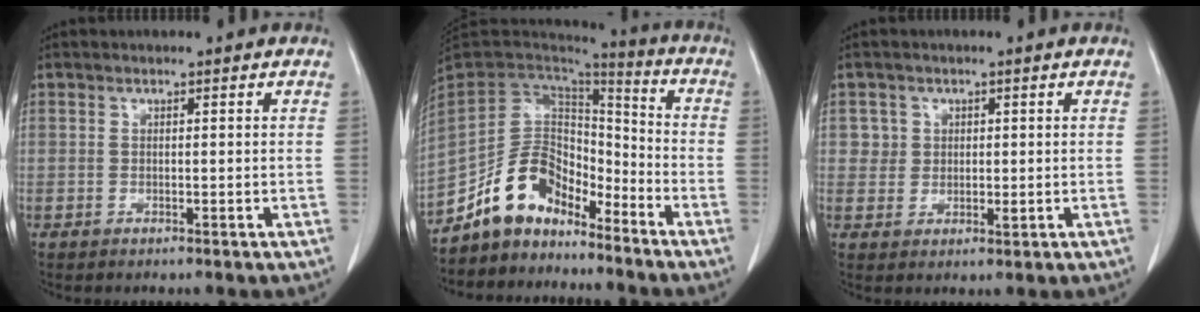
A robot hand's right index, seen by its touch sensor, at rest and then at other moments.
{"total": 11.7, "force": [-9.1, 6.0, 4.3], "torque": [-0.077, 0.050, -0.170]}
{"total": 3.0, "force": [1.1, 2.8, 0.1], "torque": [0.013, -0.003, 0.020]}